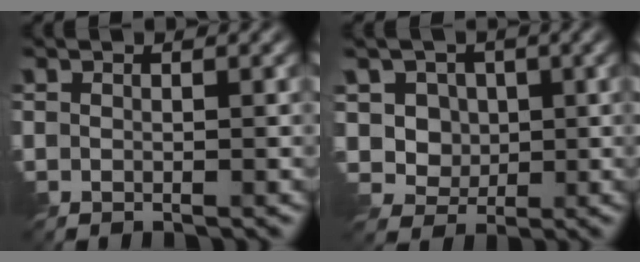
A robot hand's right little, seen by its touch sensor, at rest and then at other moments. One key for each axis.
{"total": 4.8, "fx": 1.2, "fy": 4.2, "fz": 2.0, "tx": -0.051, "ty": -0.002, "tz": 0.021}